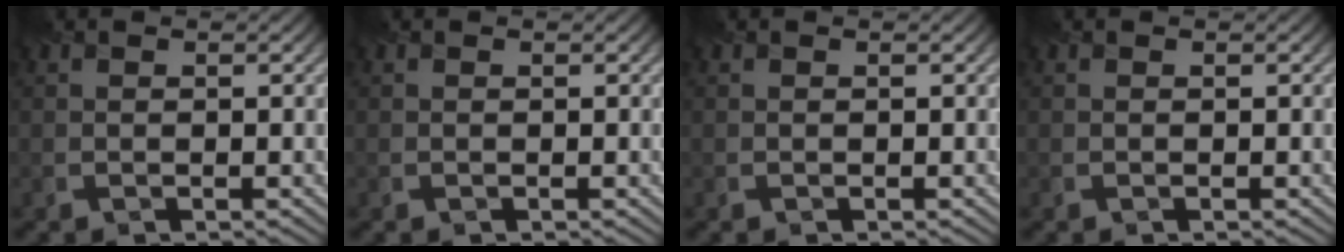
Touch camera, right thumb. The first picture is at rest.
{"total": 0.0}
{"total": 0.0}
{"total": 0.0}